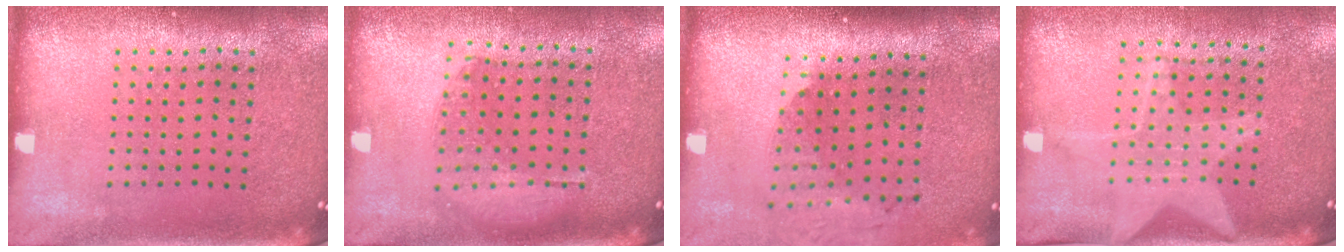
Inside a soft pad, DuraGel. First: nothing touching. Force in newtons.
{"total": 1.2, "press": 1.1, "slide": 0.5}
{"total": 1.9, "press": 1.4, "slide": 1.3}
{"total": 1.8, "press": 1.5, "slide": 1.0}